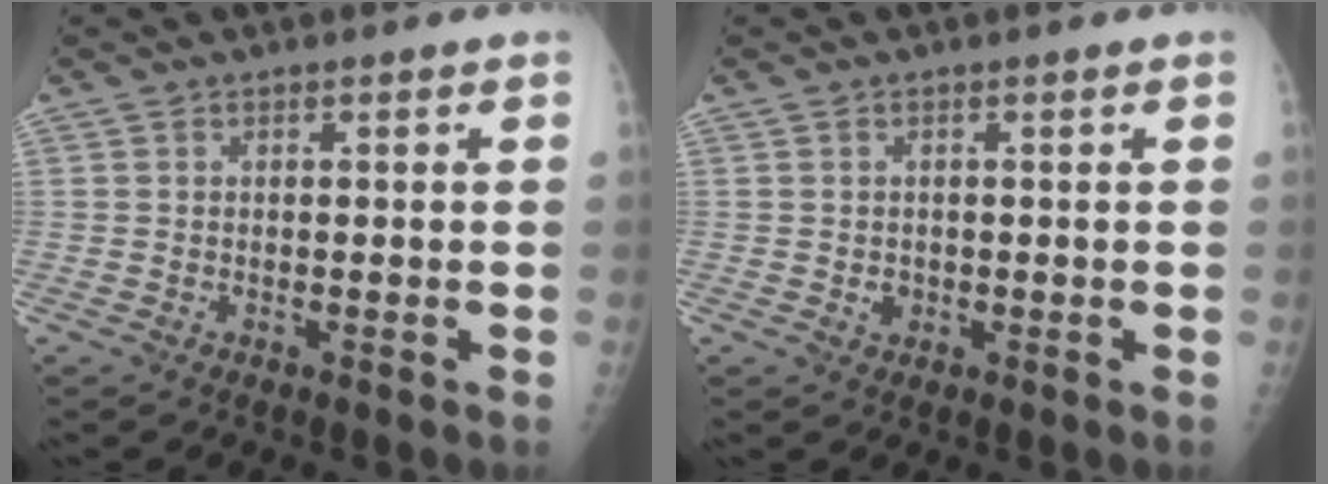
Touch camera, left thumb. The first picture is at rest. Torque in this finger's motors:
{"motor_torque": [-0.13, 0.03, 0.02, 0.00, 0.00]}